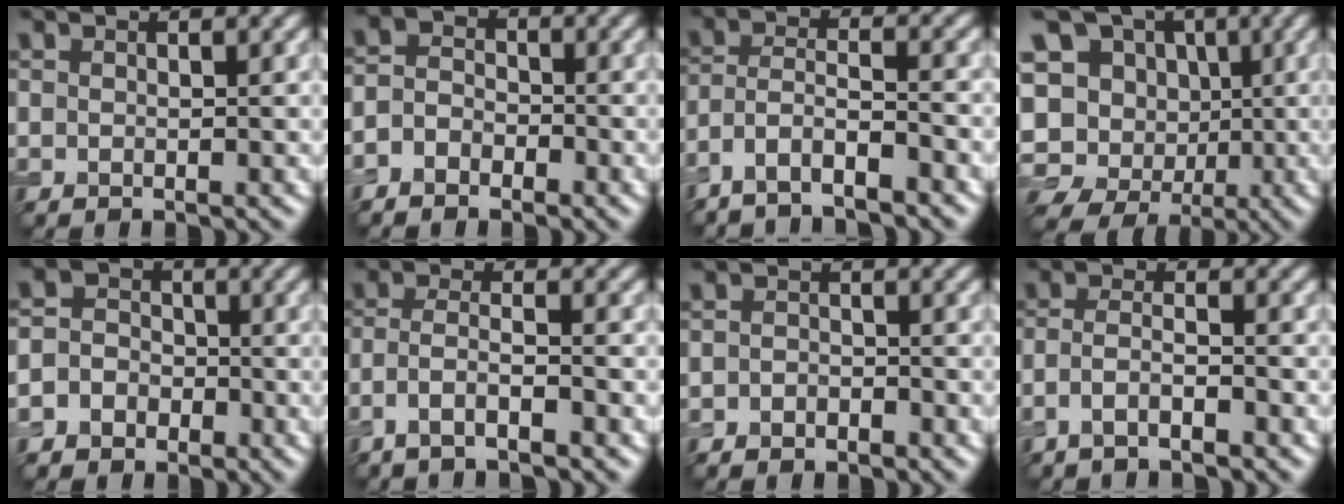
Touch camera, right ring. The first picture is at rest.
{"total": 2.7, "force": [-1.8, 1.7, 1.1], "torque": [-0.020, 0.004, -0.045]}
{"total": 4.3, "force": [-3.5, 0.9, 2.4], "torque": [-0.045, 0.002, -0.073]}
{"total": 11.8, "force": [-1.8, 10.4, 5.3], "torque": [-0.118, 0.007, -0.034]}
{"total": 5.1, "force": [-2.3, 4.4, 1.0], "torque": [0.006, -0.001, -0.059]}
{"total": 3.5, "force": [-2.4, 0.6, 2.5], "torque": [-0.050, 0.006, -0.055]}
{"total": 1.4, "force": [-1.0, 0.8, 0.7], "torque": [-0.013, 0.001, -0.020]}
{"total": 2.6, "force": [-1.8, 0.6, 1.8], "torque": [-0.035, 0.006, -0.044]}